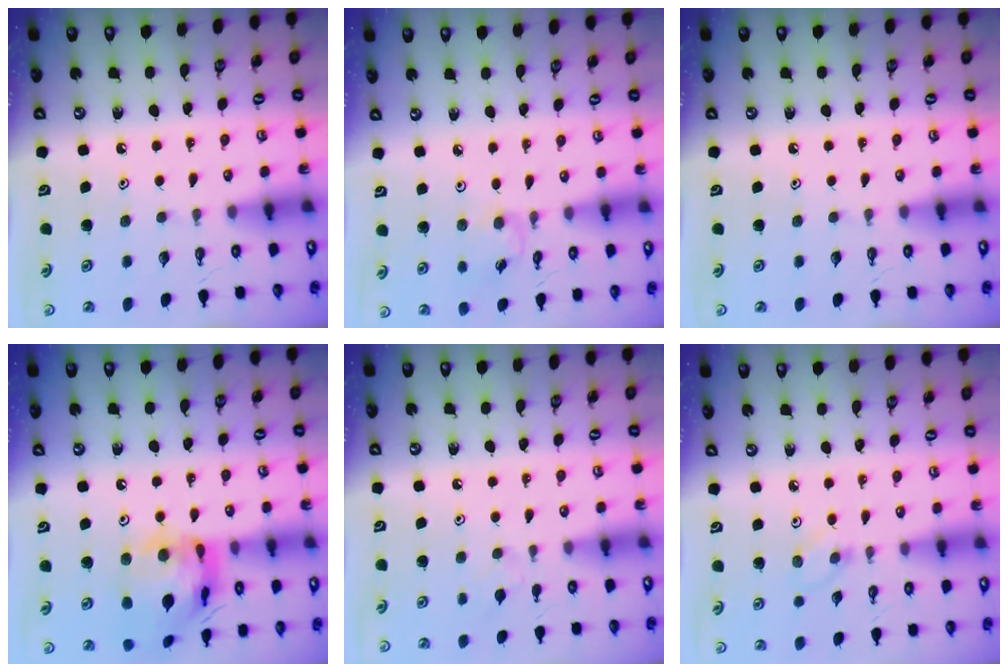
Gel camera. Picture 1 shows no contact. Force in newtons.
{"total": 2.9, "press": 2.9, "slide": 0.4}
{"total": 0.0}
{"total": 17.0, "press": 16.9, "slide": 2.0}
{"total": 2.5, "press": 2.4, "slide": 0.6}
{"total": 3.2, "press": 3.2, "slide": 0.5}